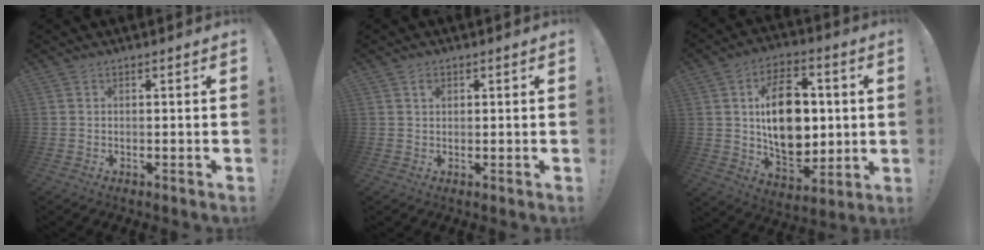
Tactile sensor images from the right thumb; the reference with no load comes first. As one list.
[{"total": 1.1, "force": [0.5, 0.9, 0.5], "torque": [0.003, -0.003, 0.007]}, {"total": 20.0, "force": [2.0, 13.6, 14.6], "torque": [-0.233, -0.004, 0.040]}]